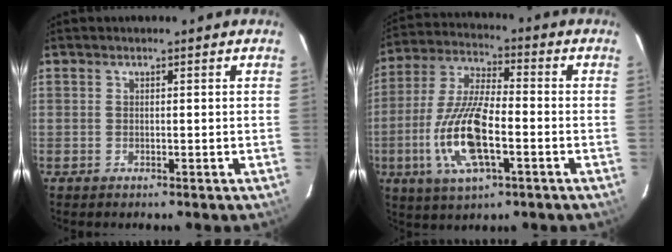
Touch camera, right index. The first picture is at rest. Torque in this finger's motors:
{"motor_torque": [2.14, 0.00, 0.51, 0.14]}